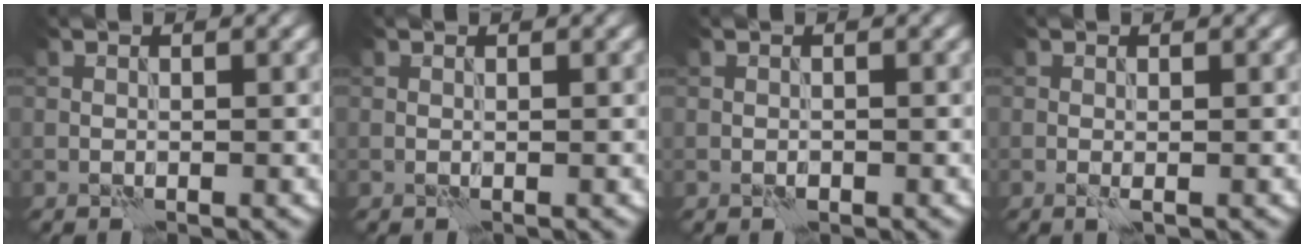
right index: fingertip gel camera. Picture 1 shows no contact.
{"total": 0.0}
{"total": 0.5, "force": [-0.3, 0.4, 0.2], "torque": [-0.002, 0.000, -0.006]}
{"total": 0.7, "force": [-0.2, 0.0, 0.7], "torque": [-0.013, -0.004, -0.005]}